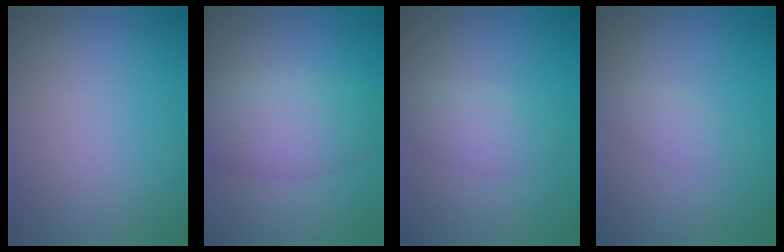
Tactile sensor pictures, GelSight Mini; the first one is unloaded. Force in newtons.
{"total": 5.8, "press": 5.8, "slide": 0.1}
{"total": 2.4, "press": 2.4, "slide": 0.2}
{"total": 1.4, "press": 1.4, "slide": 0.0}